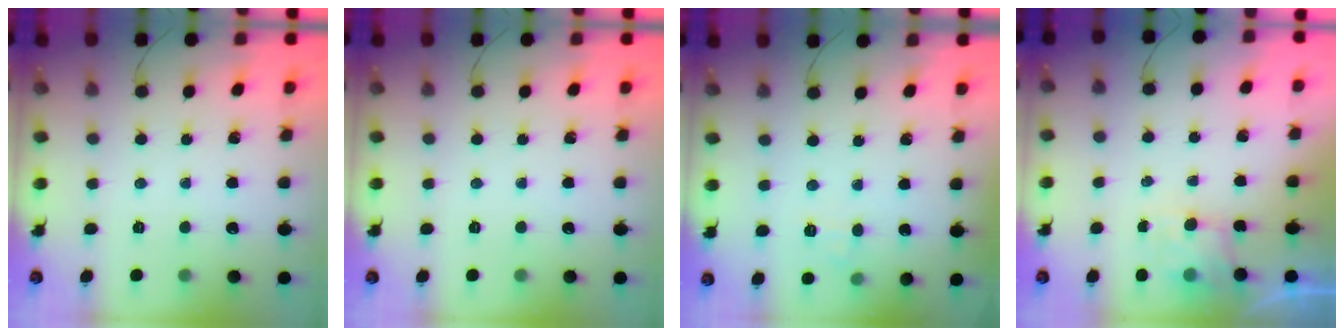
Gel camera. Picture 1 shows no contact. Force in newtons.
{"total": 0.0}
{"total": 6.3, "press": 6.1, "slide": 1.6}
{"total": 4.7, "press": 4.6, "slide": 0.7}